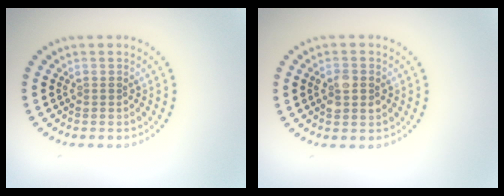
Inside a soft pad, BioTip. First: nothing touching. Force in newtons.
{"total": 2.8, "press": 2.8, "slide": 0.1}